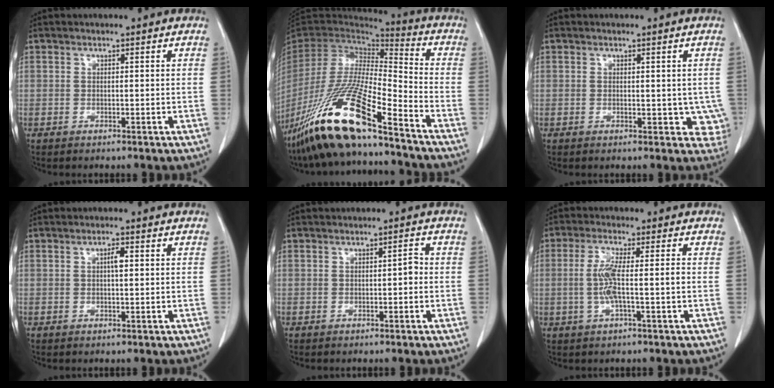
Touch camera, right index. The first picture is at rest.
{"total": 20.9, "force": [-14.1, 2.4, 15.3], "torque": [-0.316, -0.055, -0.268]}
{"total": 4.1, "force": [-0.1, 2.5, 3.2], "torque": [-0.013, -0.002, 0.002]}
{"total": 1.6, "force": [0.3, 0.3, 1.5], "torque": [-0.027, 0.004, 0.004]}
{"total": 1.4, "force": [-0.3, 0.5, 1.3], "torque": [-0.016, 0.004, -0.005]}
{"total": 5.4, "force": [-0.9, 0.2, 5.4], "torque": [-0.113, 0.003, -0.016]}